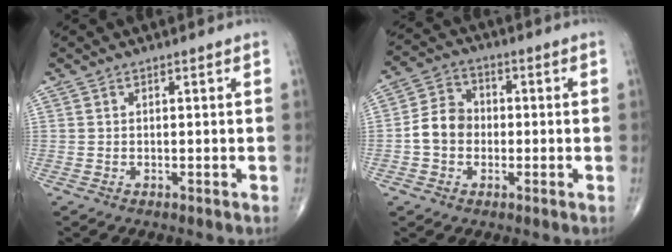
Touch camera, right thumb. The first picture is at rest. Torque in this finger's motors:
{"motor_torque": [0.56, 1.88, 0.52, -0.40, 0.05]}